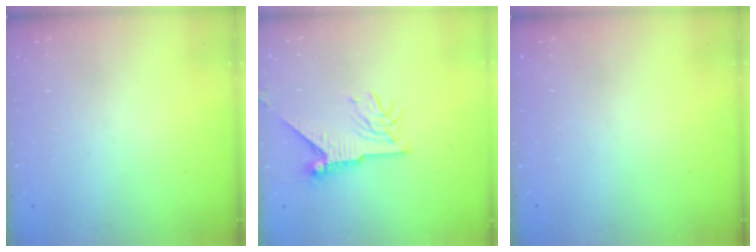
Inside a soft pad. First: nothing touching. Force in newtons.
{"total": 9.2, "press": 9.2, "slide": 0.3}
{"total": 0.0}